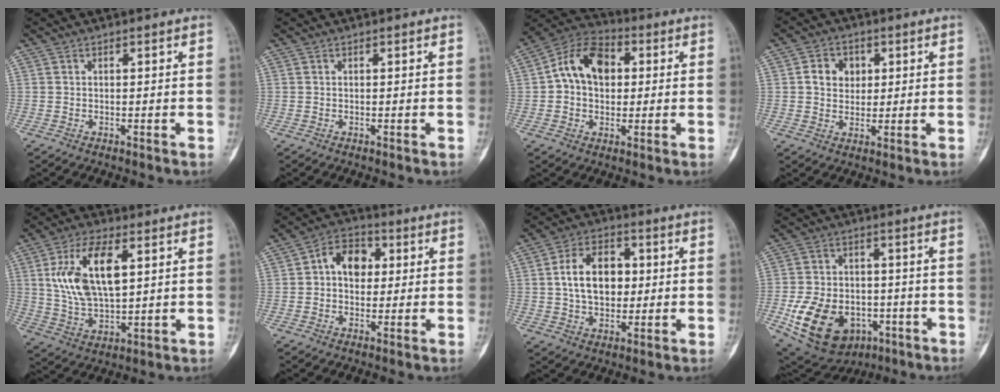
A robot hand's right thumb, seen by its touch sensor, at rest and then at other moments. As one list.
[{"total": 0.0}, {"total": 12.4, "force": [1.9, 8.8, 8.5], "torque": [-0.119, 0.023, 0.021]}, {"total": 5.8, "force": [1.3, 4.8, 2.9], "torque": [-0.020, 0.000, 0.019]}, {"total": 14.7, "force": [3.9, 7.1, 12.3], "torque": [-0.229, -0.008, 0.080]}, {"total": 8.3, "force": [1.3, 6.1, 5.4], "torque": [-0.058, 0.017, 0.011]}, {"total": 12.3, "force": [1.3, 8.3, 8.9], "torque": [-0.126, 0.011, 0.021]}, {"total": 17.9, "force": [-6.0, 12.7, 11.2], "torque": [-0.185, 0.020, -0.080]}]